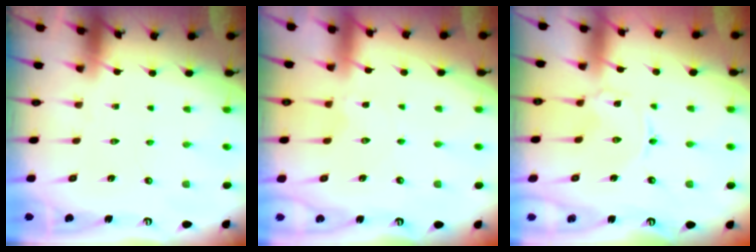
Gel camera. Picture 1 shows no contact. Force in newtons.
{"total": 2.3, "press": 2.2, "slide": 0.5}
{"total": 0.0}